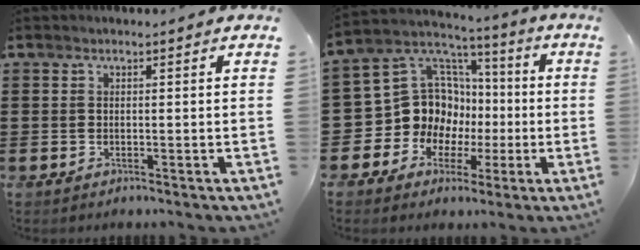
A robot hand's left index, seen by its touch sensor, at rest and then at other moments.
{"total": 13.0, "force": [-1.0, 11.9, 5.0], "torque": [-0.159, -0.011, -0.010]}